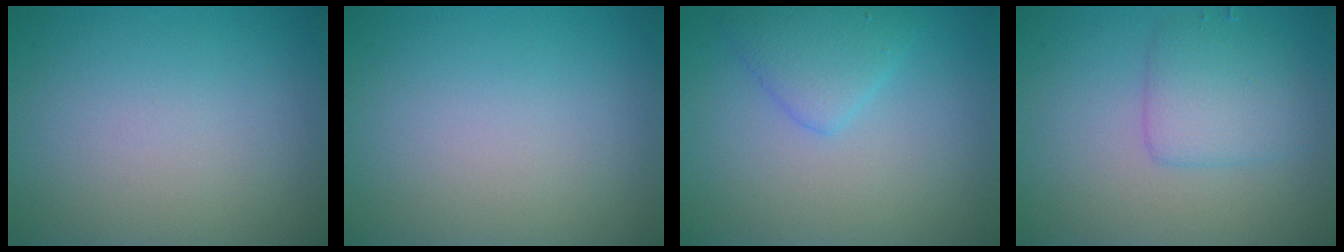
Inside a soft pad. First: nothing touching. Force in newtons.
{"total": 0.0}
{"total": 2.7, "press": 2.7, "slide": 0.2}
{"total": 3.1, "press": 3.1, "slide": 0.2}